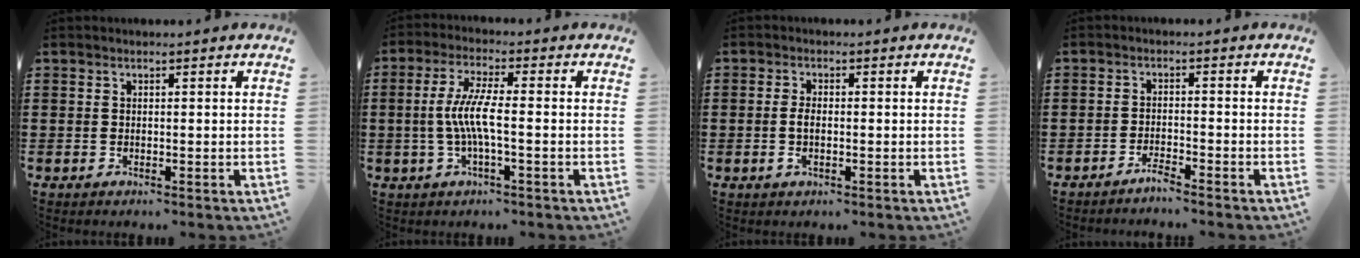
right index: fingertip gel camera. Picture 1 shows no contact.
{"total": 6.2, "force": [-1.0, 0.8, 6.1], "torque": [-0.129, -0.008, -0.028]}
{"total": 2.7, "force": [-0.4, 1.2, 2.4], "torque": [-0.054, -0.001, -0.010]}
{"total": 2.0, "force": [-2.0, -0.3, 0.5], "torque": [-0.011, 0.001, -0.038]}